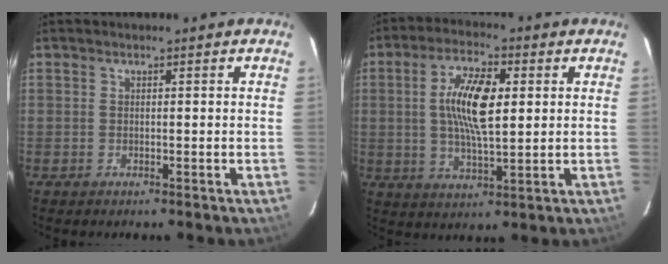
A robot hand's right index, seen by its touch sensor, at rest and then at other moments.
{"total": 10.7, "force": [1.8, 3.7, 9.8], "torque": [-0.186, 0.009, 0.032]}